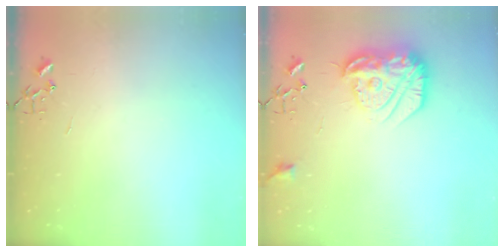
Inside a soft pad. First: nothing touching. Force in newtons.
{"total": 17.6, "press": 17.6, "slide": 1.3}